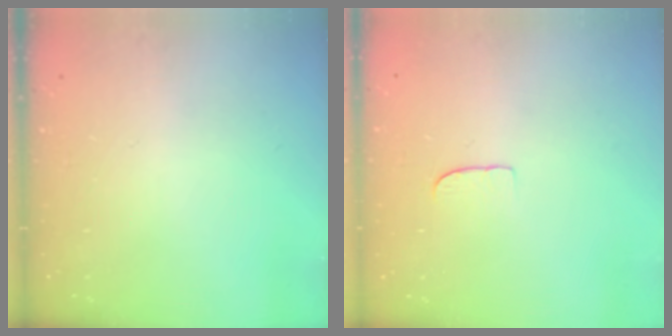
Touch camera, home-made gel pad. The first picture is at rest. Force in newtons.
{"total": 4.5, "press": 4.5, "slide": 0.3}